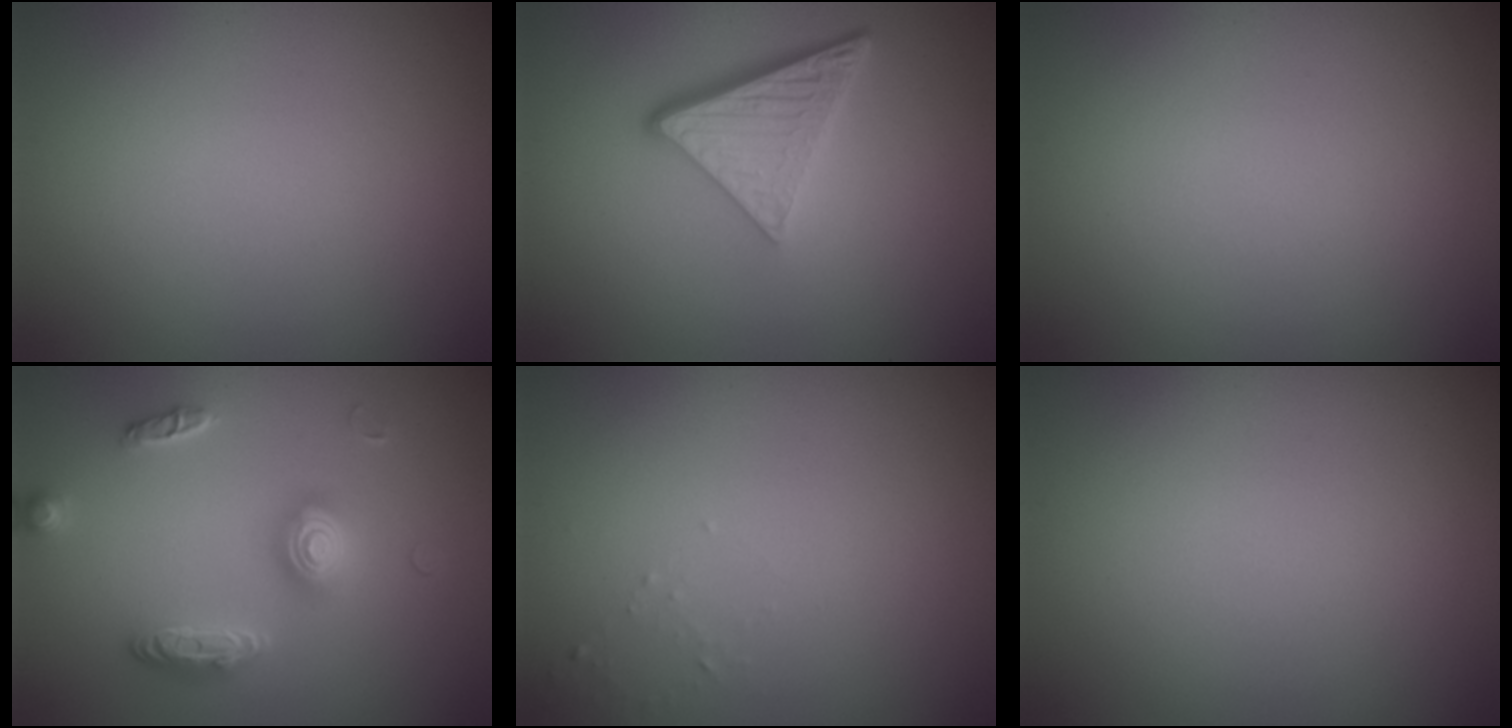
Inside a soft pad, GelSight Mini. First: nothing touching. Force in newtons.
{"total": 4.8, "press": 3.5, "slide": 3.4}
{"total": 0.0}
{"total": 3.1, "press": 3.1, "slide": 0.3}
{"total": 0.7, "press": 0.6, "slide": 0.2}
{"total": 0.0}